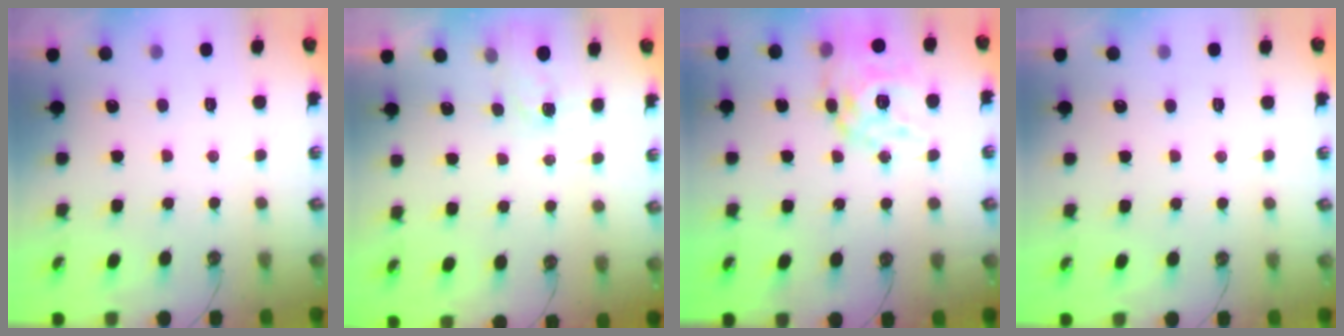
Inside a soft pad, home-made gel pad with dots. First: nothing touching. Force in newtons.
{"total": 1.9, "press": 1.9, "slide": 0.3}
{"total": 14.8, "press": 14.8, "slide": 1.2}
{"total": 0.0}